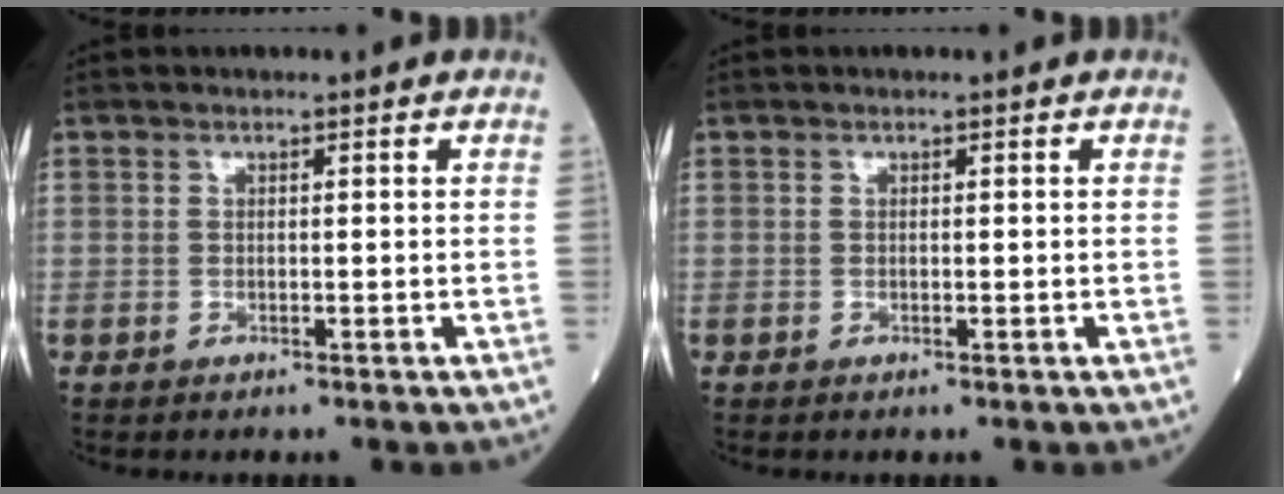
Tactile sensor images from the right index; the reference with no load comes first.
{"total": 0.0}